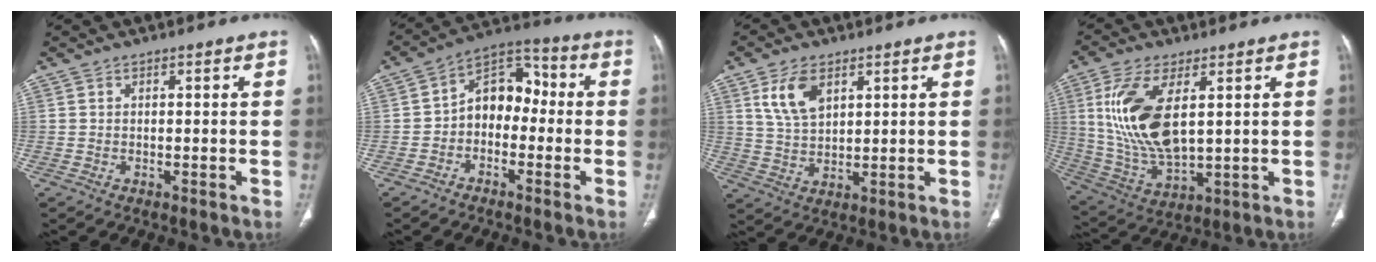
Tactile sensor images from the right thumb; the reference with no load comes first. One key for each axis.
{"total": 9.6, "fx": -1.4, "fy": 6.9, "fz": 6.5, "tx": -0.068, "ty": 0.046, "tz": -0.043}
{"total": 7.7, "fx": 3.7, "fy": 4.3, "fz": 5.3, "tx": -0.090, "ty": -0.015, "tz": 0.079}
{"total": 16.2, "fx": 3.9, "fy": 7.5, "fz": 13.8, "tx": -0.287, "ty": -0.019, "tz": 0.089}